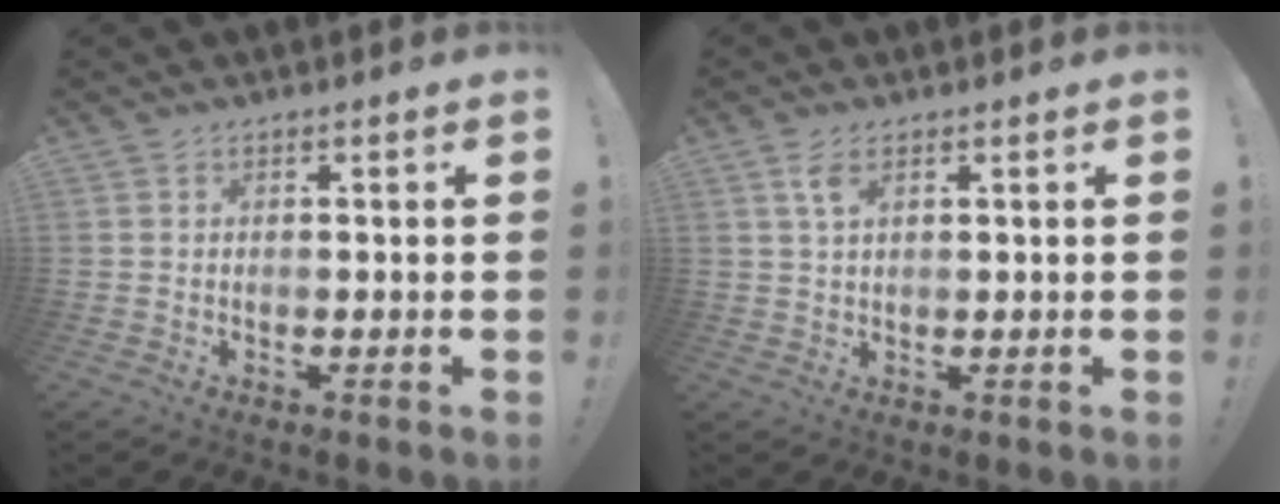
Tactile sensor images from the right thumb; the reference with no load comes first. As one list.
[{"total": 4.0, "force": [2.0, 1.6, 3.1], "torque": [-0.053, -0.006, 0.035]}]